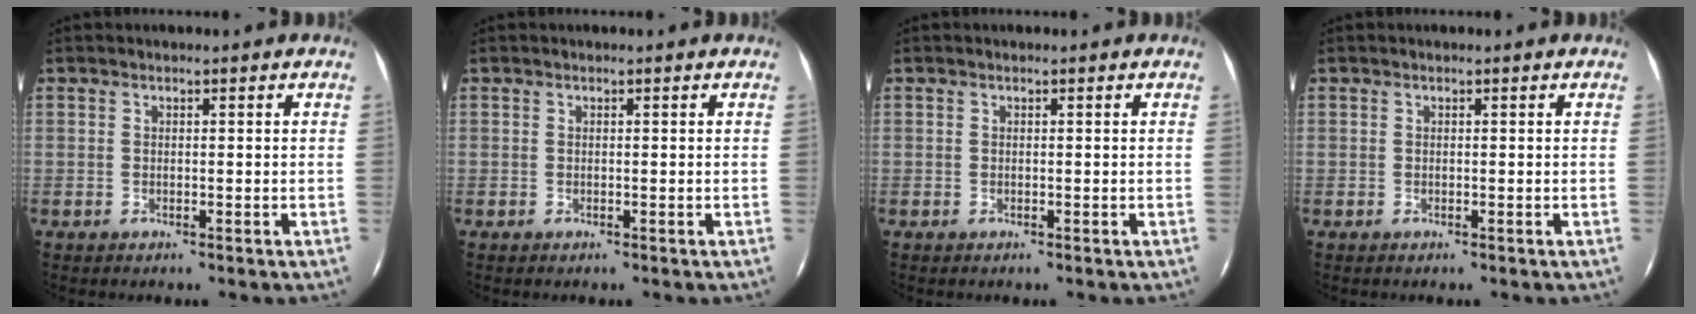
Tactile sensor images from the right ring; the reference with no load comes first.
{"total": 0.0}
{"total": 0.0}
{"total": 0.0}